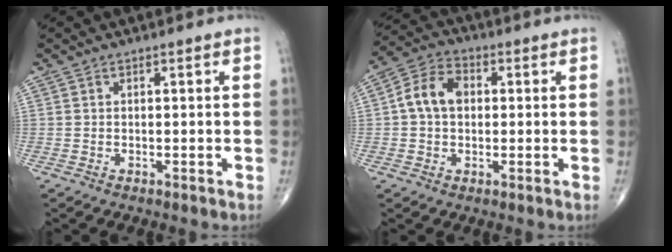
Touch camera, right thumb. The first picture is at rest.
{"total": 8.2, "force": [0.7, 6.0, 5.6], "torque": [-0.095, 0.023, 0.005]}